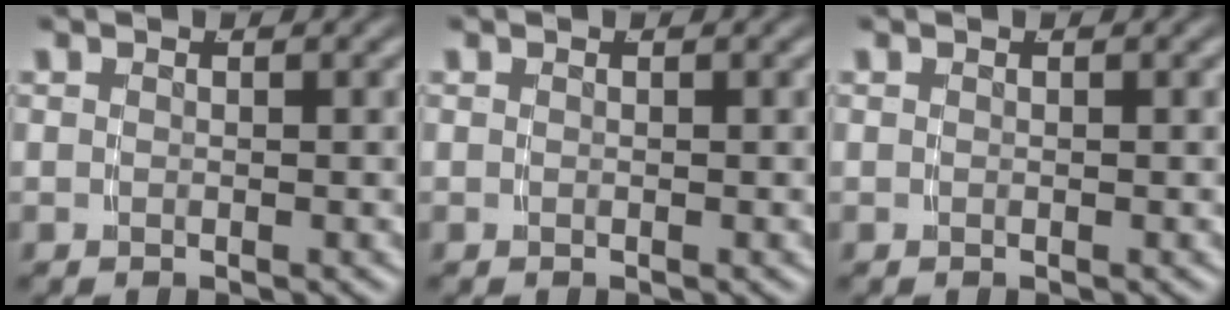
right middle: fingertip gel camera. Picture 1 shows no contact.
{"total": 0.0}
{"total": 0.0}